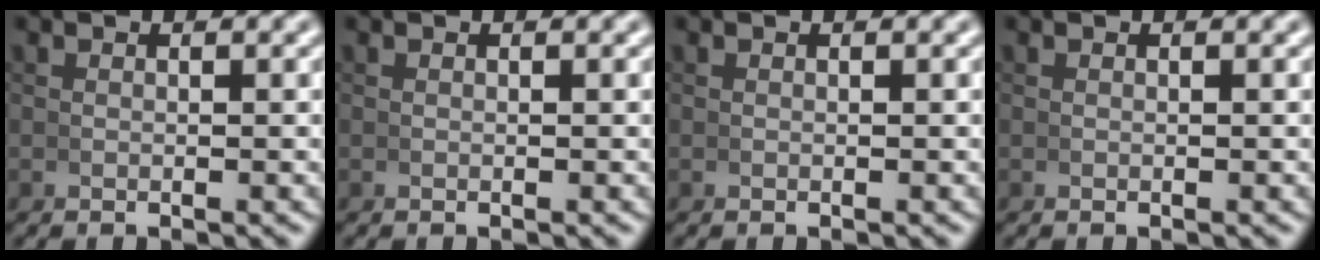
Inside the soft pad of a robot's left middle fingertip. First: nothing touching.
{"total": 0.0}
{"total": 0.0}
{"total": 0.0}